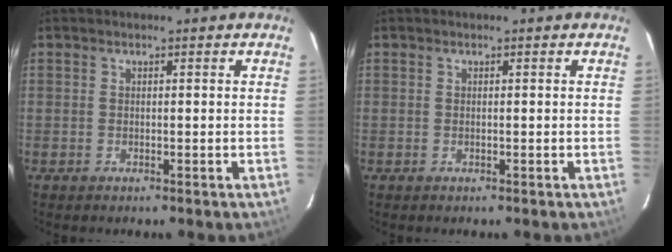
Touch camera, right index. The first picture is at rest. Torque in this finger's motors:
{"motor_torque": [0.00, 0.00, 0.02, 0.00]}